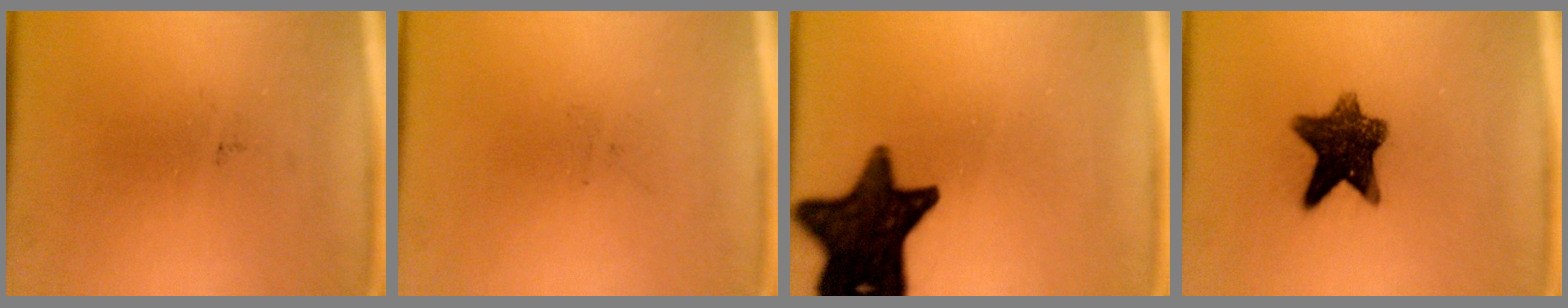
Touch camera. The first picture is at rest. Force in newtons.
{"total": 0.0}
{"total": 16.3}
{"total": 9.7}